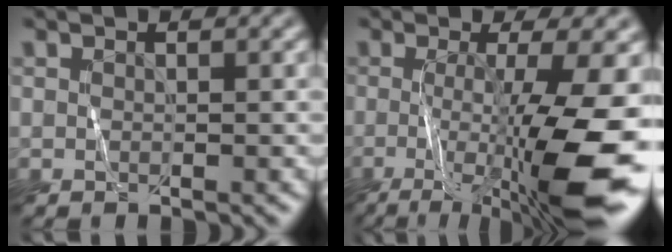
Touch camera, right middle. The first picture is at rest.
{"total": 10.9, "force": [-2.3, 2.5, 10.4], "torque": [-0.168, -0.025, -0.032]}